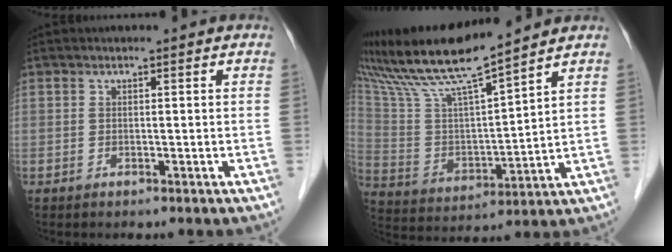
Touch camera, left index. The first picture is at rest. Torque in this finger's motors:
{"motor_torque": [1.08, -1.06, 0.31, 0.21]}